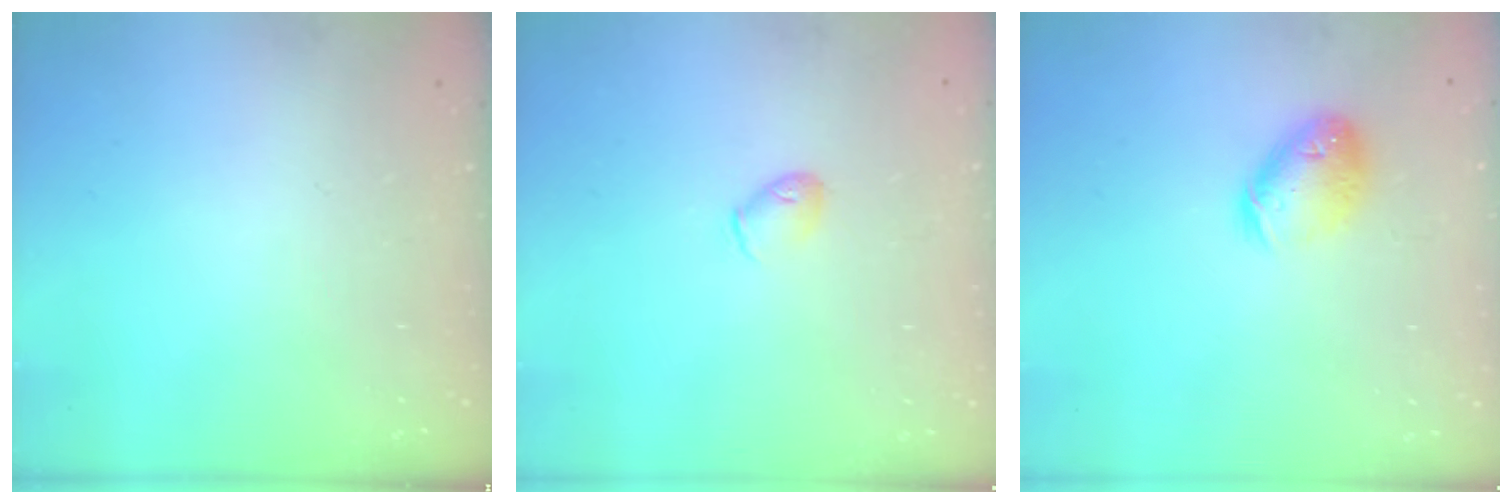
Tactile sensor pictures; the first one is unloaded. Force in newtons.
{"total": 5.3, "press": 5.2, "slide": 1.0}
{"total": 12.1, "press": 11.9, "slide": 2.0}